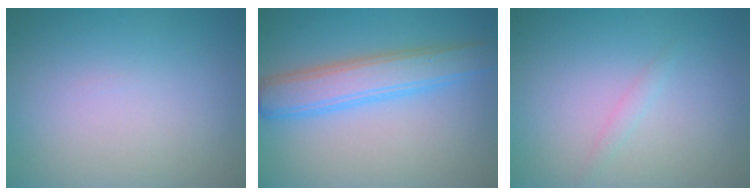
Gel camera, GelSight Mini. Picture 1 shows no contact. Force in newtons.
{"total": 4.8, "press": 4.8, "slide": 0.1}
{"total": 0.8, "press": 0.8, "slide": 0.0}